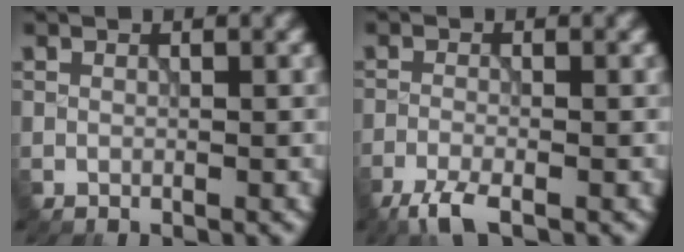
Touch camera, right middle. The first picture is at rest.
{"total": 2.9, "force": [-2.2, 0.5, 1.8], "torque": [-0.043, -0.008, -0.052]}